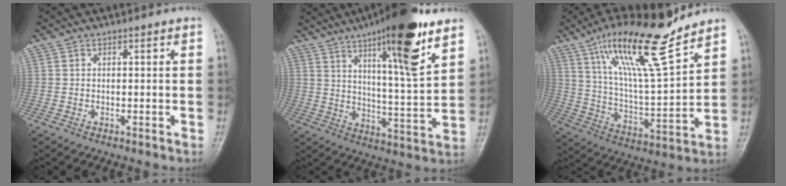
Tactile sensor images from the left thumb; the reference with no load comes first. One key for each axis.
{"total": 18.4, "fx": 10.8, "fy": 3.2, "fz": 14.5, "tx": -0.203, "ty": -0.054, "tz": 0.169}
{"total": 18.8, "fx": 13.0, "fy": 3.3, "fz": 13.2, "tx": -0.211, "ty": -0.066, "tz": 0.234}